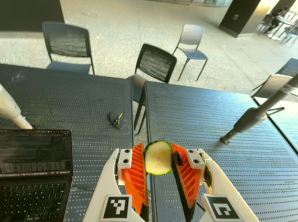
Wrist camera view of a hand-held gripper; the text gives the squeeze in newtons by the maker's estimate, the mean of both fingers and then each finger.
{"total": 6.0, "left": 5.8, "right": 6.3}